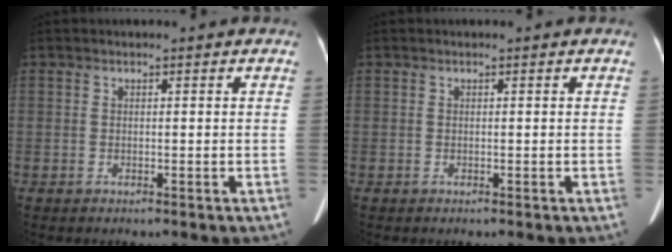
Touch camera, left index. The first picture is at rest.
{"total": 0.0}